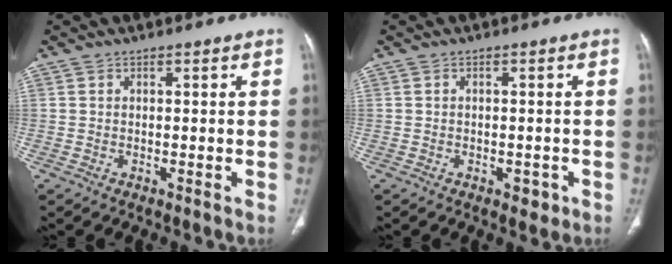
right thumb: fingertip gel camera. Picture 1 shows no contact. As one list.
[{"total": 2.3, "force": [-1.0, 1.4, 1.4], "torque": [-0.010, 0.003, -0.008]}]